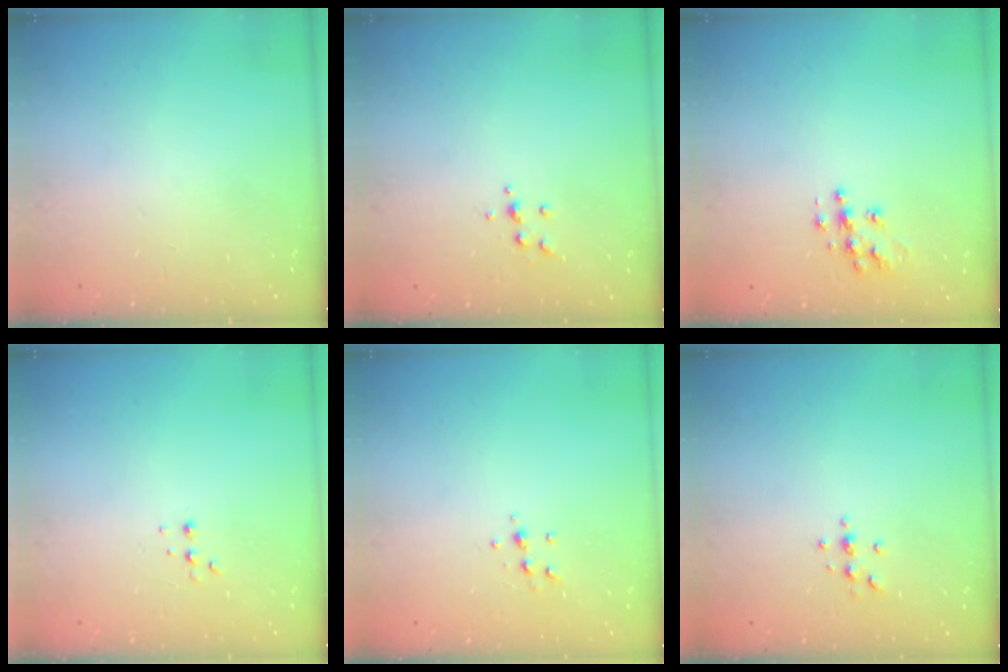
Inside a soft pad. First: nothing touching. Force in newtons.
{"total": 5.0, "press": 4.9, "slide": 0.8}
{"total": 8.8, "press": 8.8, "slide": 0.4}
{"total": 4.2, "press": 4.1, "slide": 1.0}
{"total": 5.4, "press": 5.2, "slide": 1.3}
{"total": 2.7, "press": 2.7, "slide": 0.3}